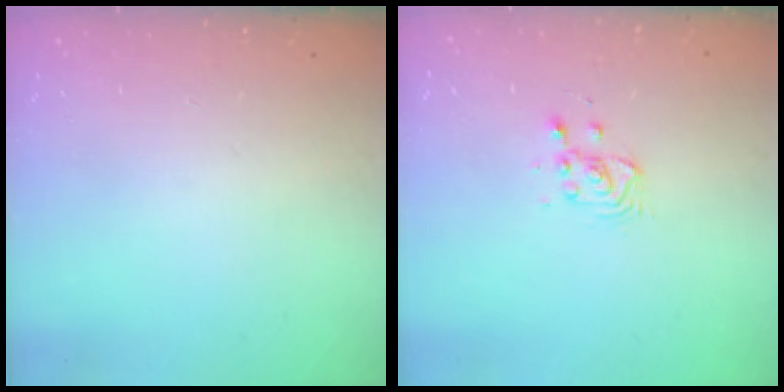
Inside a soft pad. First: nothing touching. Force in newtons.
{"total": 3.3, "press": 3.3, "slide": 0.2}